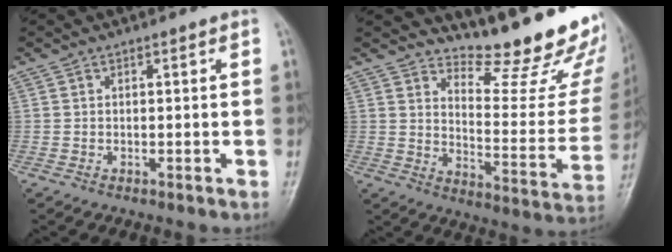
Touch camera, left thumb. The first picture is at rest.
{"total": 19.8, "force": [16.5, 4.9, 9.7], "torque": [-0.092, -0.147, 0.219]}